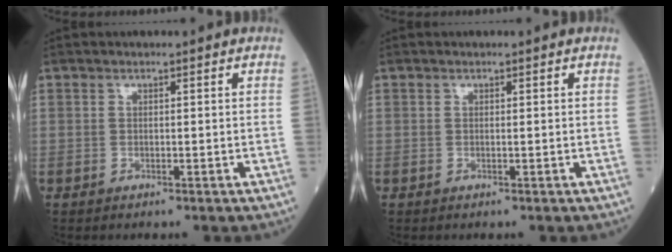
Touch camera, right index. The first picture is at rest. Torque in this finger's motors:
{"motor_torque": [-0.27, -0.04, -0.07, 0.01]}